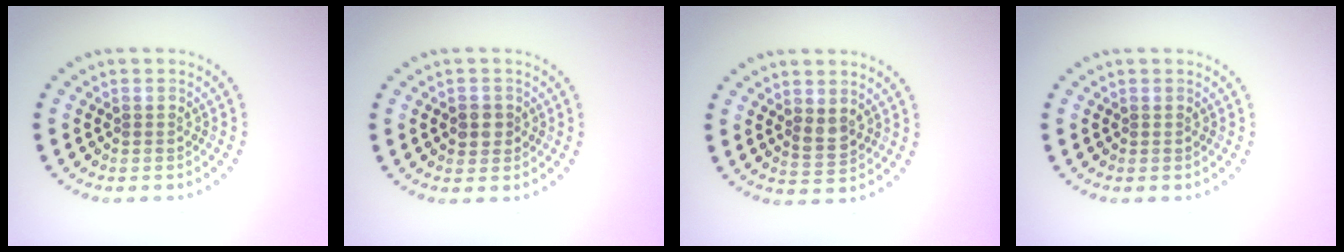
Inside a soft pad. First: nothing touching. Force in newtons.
{"total": 1.7, "press": 1.6, "slide": 0.5}
{"total": 1.7, "press": 1.6, "slide": 0.6}
{"total": 0.0}